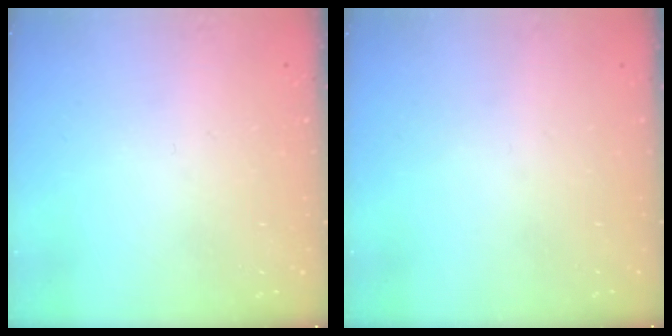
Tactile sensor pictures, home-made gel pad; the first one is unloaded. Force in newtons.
{"total": 0.0}